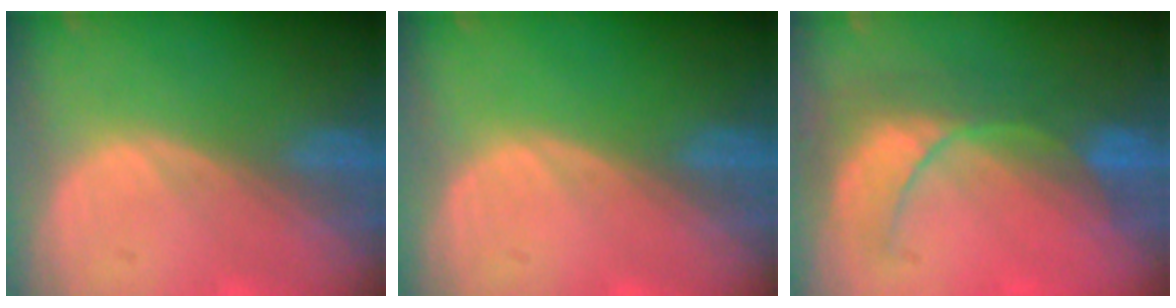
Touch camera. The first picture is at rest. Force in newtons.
{"total": 0.0}
{"total": 8.5, "press": 7.9, "slide": 3.3}